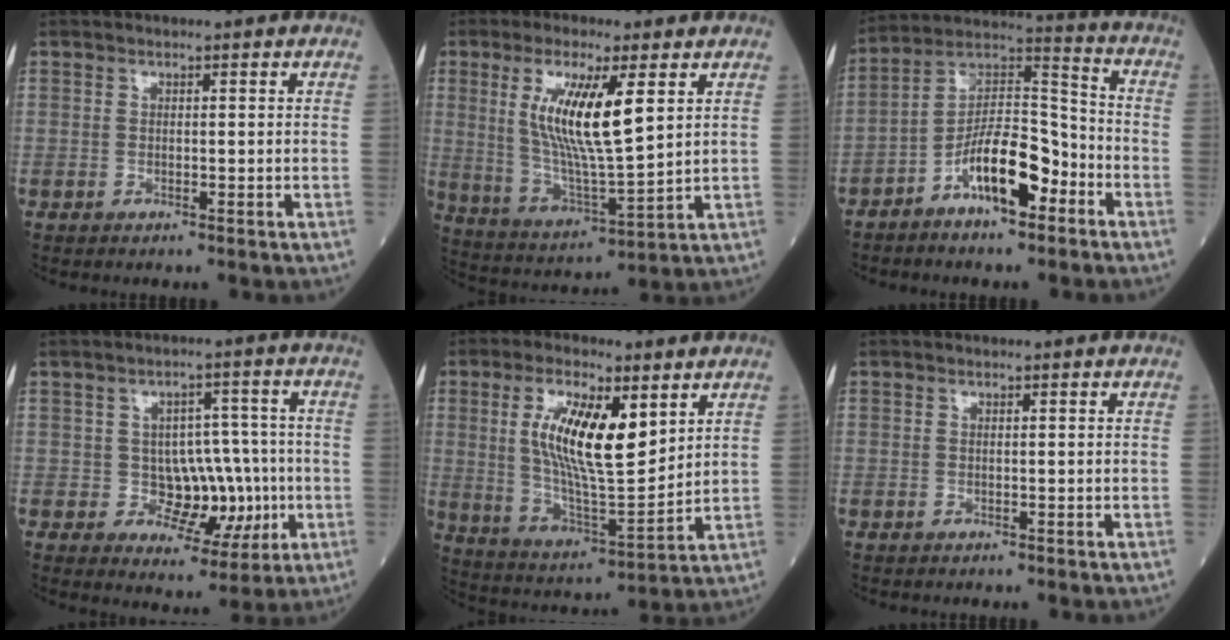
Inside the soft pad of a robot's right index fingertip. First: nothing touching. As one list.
[{"total": 13.1, "force": [4.0, 2.0, 12.3], "torque": [-0.247, -0.011, 0.079]}, {"total": 11.5, "force": [-5.8, 3.8, 9.1], "torque": [-0.170, 0.027, -0.099]}, {"total": 7.8, "force": [-0.8, 5.7, 5.2], "torque": [-0.055, 0.022, 0.002]}, {"total": 14.3, "force": [4.9, 3.9, 12.9], "torque": [-0.248, -0.001, 0.092]}, {"total": 0.0}]